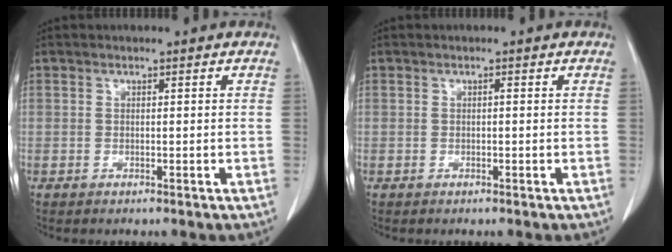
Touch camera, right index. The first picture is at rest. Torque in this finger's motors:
{"motor_torque": [0.19, -0.05, -0.01, 0.01]}